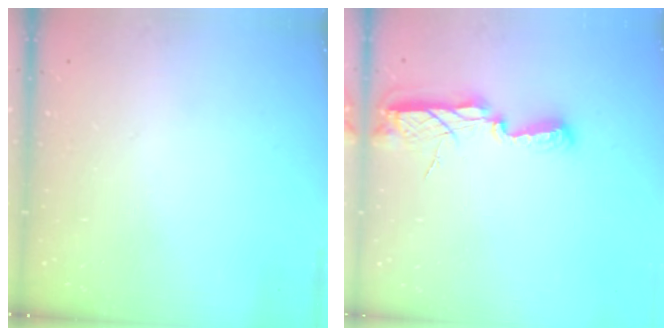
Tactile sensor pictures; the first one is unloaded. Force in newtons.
{"total": 9.3, "press": 8.3, "slide": 4.1}